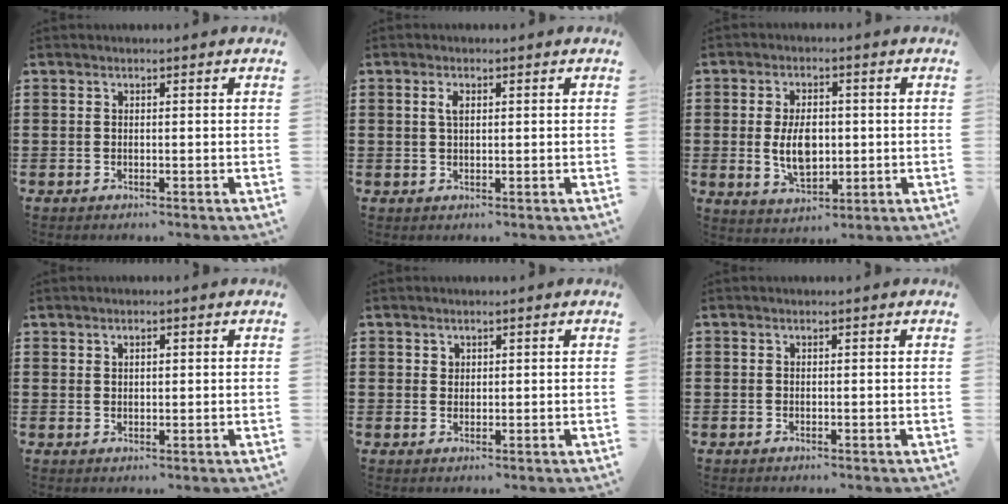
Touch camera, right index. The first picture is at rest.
{"total": 1.9, "force": [0.6, 0.8, 1.7], "torque": [-0.036, 0.005, 0.009]}
{"total": 7.0, "force": [-0.1, 3.9, 5.8], "torque": [-0.107, -0.003, -0.006]}
{"total": 1.1, "force": [0.6, 0.6, 0.7], "torque": [-0.014, 0.006, 0.011]}
{"total": 1.2, "force": [0.8, 0.9, 0.1], "torque": [-0.004, 0.002, 0.016]}
{"total": 0.0}